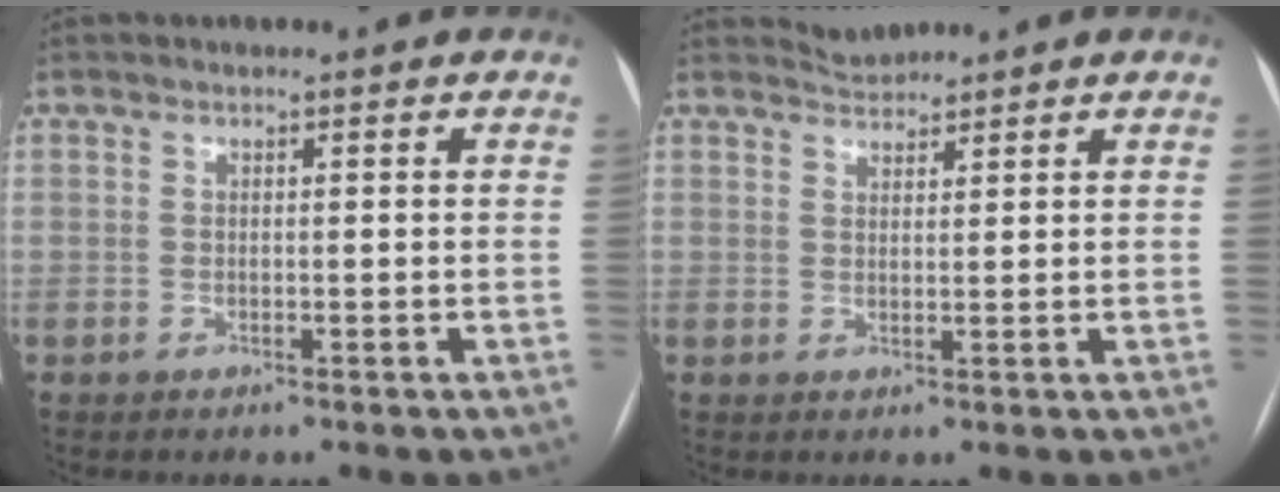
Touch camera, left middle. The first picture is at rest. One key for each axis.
{"total": 2.1, "fx": 2.0, "fy": 0.0, "fz": -0.5, "tx": 0.002, "ty": 0.005, "tz": 0.041}